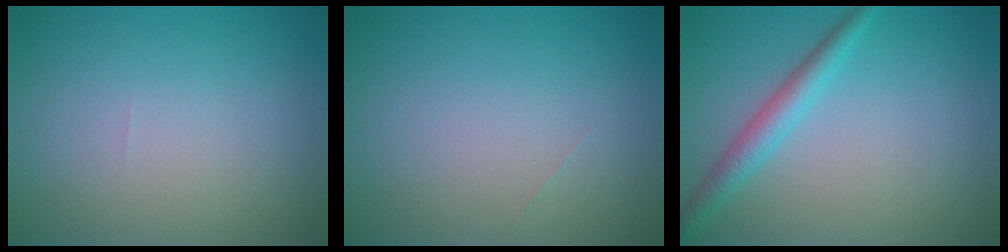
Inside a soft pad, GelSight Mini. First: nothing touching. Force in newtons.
{"total": 0.0}
{"total": 2.7, "press": 2.7, "slide": 0.1}